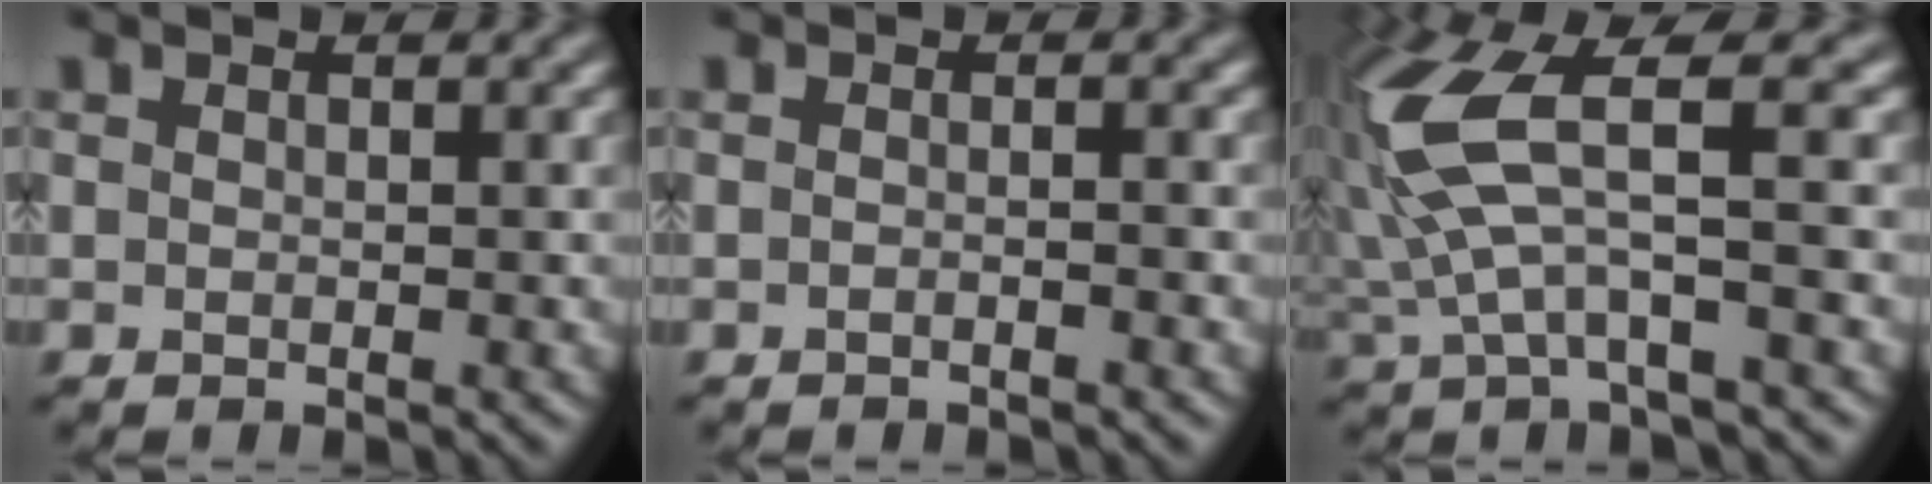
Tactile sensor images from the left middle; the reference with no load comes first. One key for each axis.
{"total": 0.9, "fx": -0.8, "fy": 0.1, "fz": 0.3, "tx": 0.000, "ty": -0.003, "tz": -0.021}
{"total": 7.8, "fx": 1.4, "fy": 2.8, "fz": 7.2, "tx": -0.170, "ty": 0.012, "tz": 0.025}